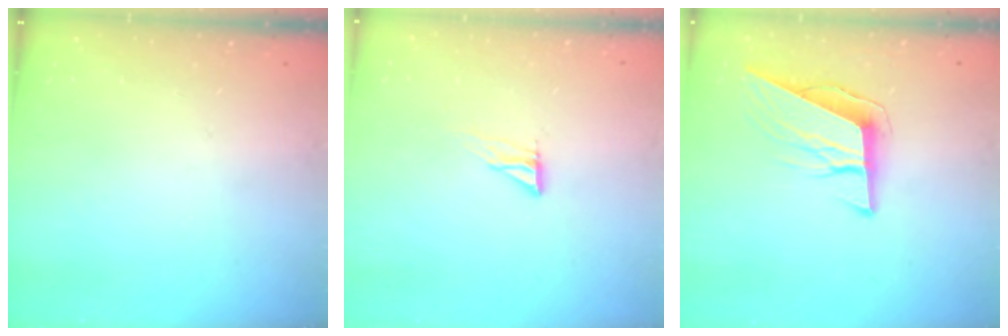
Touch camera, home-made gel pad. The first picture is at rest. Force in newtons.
{"total": 4.5, "press": 4.4, "slide": 0.4}
{"total": 10.7, "press": 10.2, "slide": 3.3}